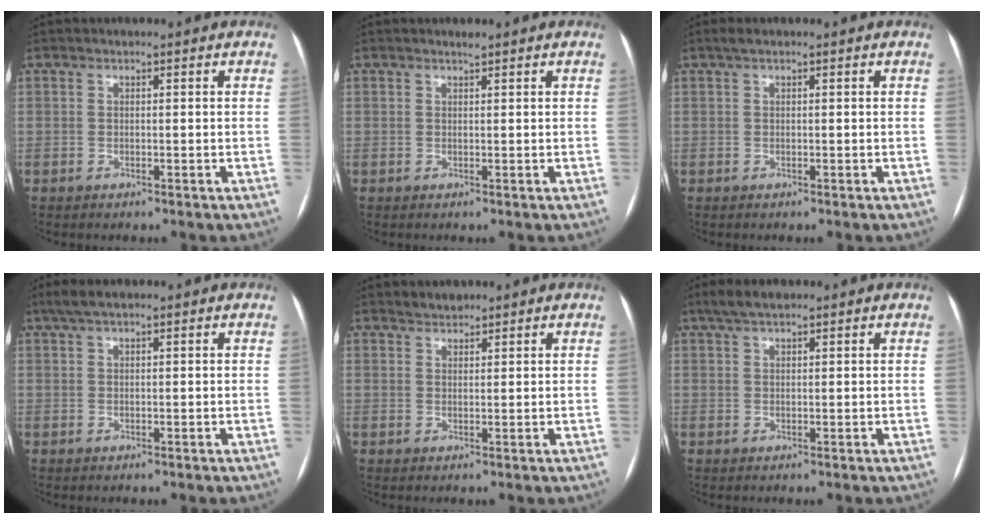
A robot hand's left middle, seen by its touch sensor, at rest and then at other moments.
{"total": 0.6, "force": [0.6, 0.0, 0.2], "torque": [-0.009, 0.001, 0.011]}
{"total": 1.1, "force": [0.7, 0.2, 0.8], "torque": [-0.020, 0.018, 0.013]}
{"total": 3.1, "force": [2.1, 0.6, 2.1], "torque": [-0.047, 0.022, 0.042]}
{"total": 1.7, "force": [1.6, 0.6, 0.1], "torque": [-0.006, 0.007, 0.029]}
{"total": 3.7, "force": [2.7, 1.1, 2.2], "torque": [-0.048, 0.018, 0.051]}